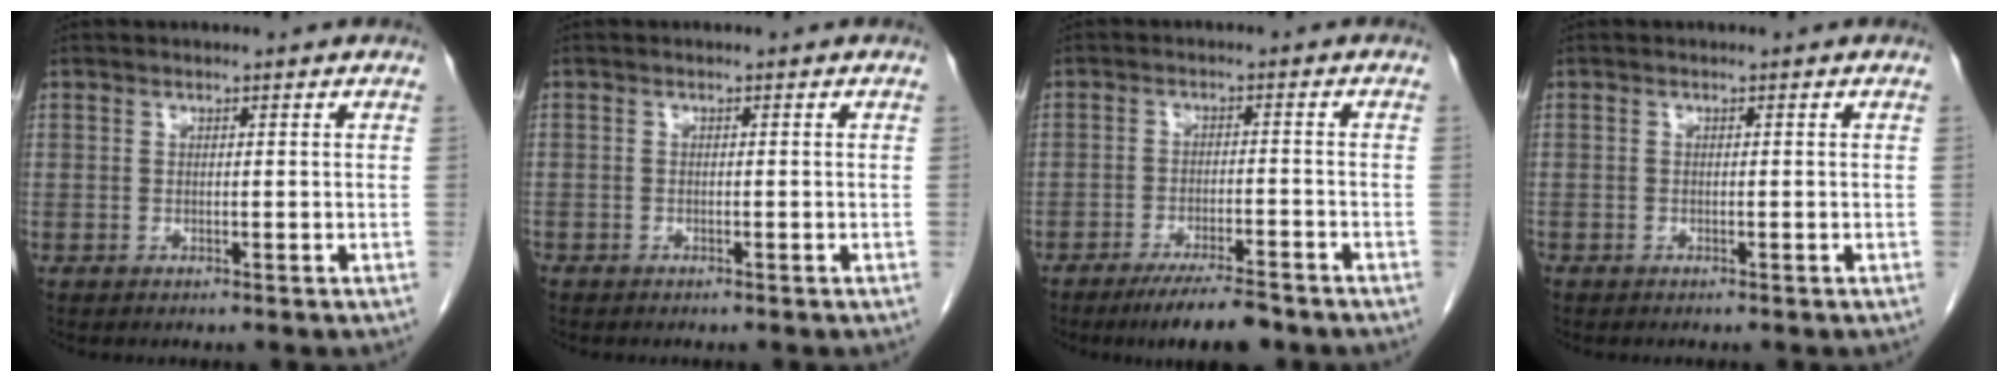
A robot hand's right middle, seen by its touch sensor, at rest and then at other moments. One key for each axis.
{"total": 0.8, "fx": -0.7, "fy": 0.3, "fz": 0.3, "tx": -0.005, "ty": 0.001, "tz": -0.009}
{"total": 7.4, "fx": -6.0, "fy": 1.1, "fz": 4.3, "tx": -0.066, "ty": -0.014, "tz": -0.097}
{"total": 0.0}